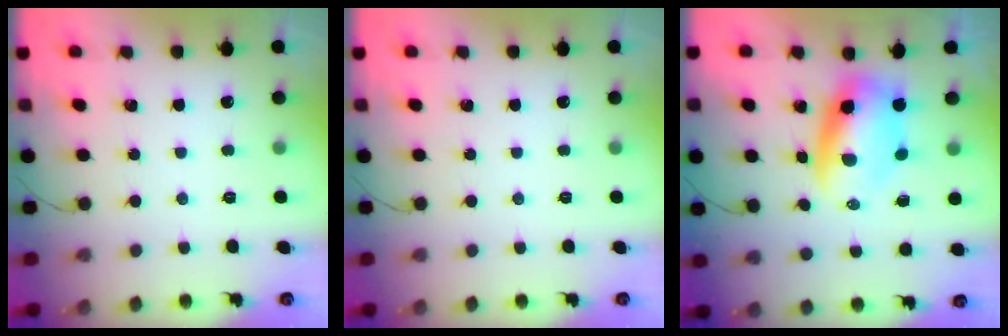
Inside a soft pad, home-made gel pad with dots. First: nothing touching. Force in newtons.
{"total": 0.0}
{"total": 7.4, "press": 7.2, "slide": 1.9}